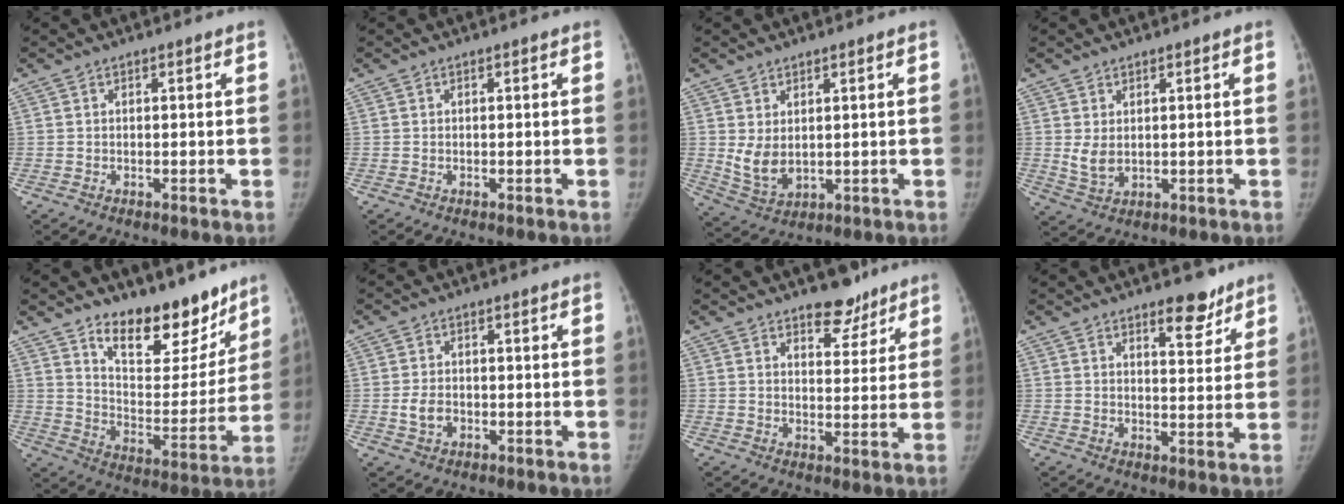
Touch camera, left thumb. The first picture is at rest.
{"total": 0.0}
{"total": 5.8, "force": [1.3, 3.8, 4.3], "torque": [-0.074, -0.018, 0.041]}
{"total": 3.7, "force": [0.9, 2.4, 2.7], "torque": [-0.046, -0.013, 0.028]}
{"total": 17.9, "force": [13.0, 8.2, 9.2], "torque": [-0.070, -0.103, 0.202]}
{"total": 3.3, "force": [-0.7, 2.5, 2.1], "torque": [-0.037, 0.004, -0.011]}
{"total": 6.8, "force": [5.2, 3.3, 2.8], "torque": [-0.006, -0.034, 0.077]}
{"total": 6.3, "force": [4.6, 2.5, 3.5], "torque": [-0.023, -0.032, 0.064]}